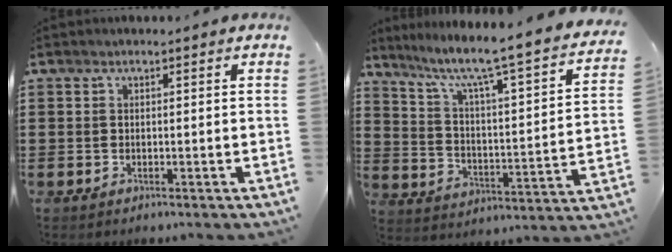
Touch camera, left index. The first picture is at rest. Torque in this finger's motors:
{"motor_torque": [2.14, 0.00, 0.40, 0.21]}